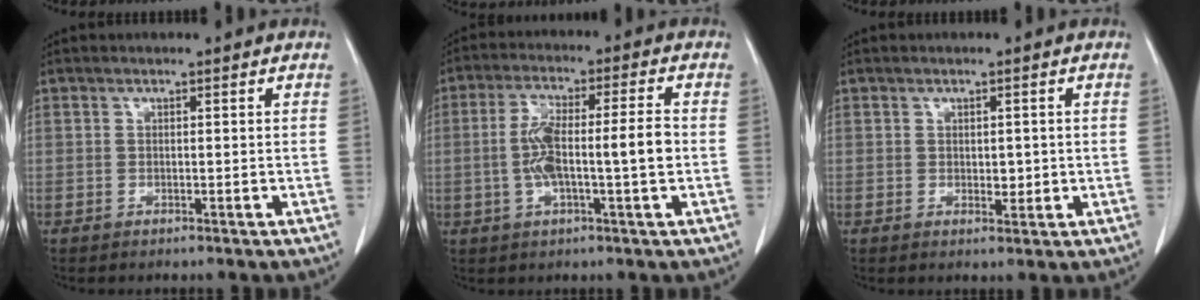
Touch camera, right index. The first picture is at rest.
{"total": 9.7, "force": [-0.8, 1.3, 9.6], "torque": [-0.181, 0.018, -0.018]}
{"total": 2.0, "force": [0.1, 1.2, 1.6], "torque": [-0.022, -0.004, 0.005]}